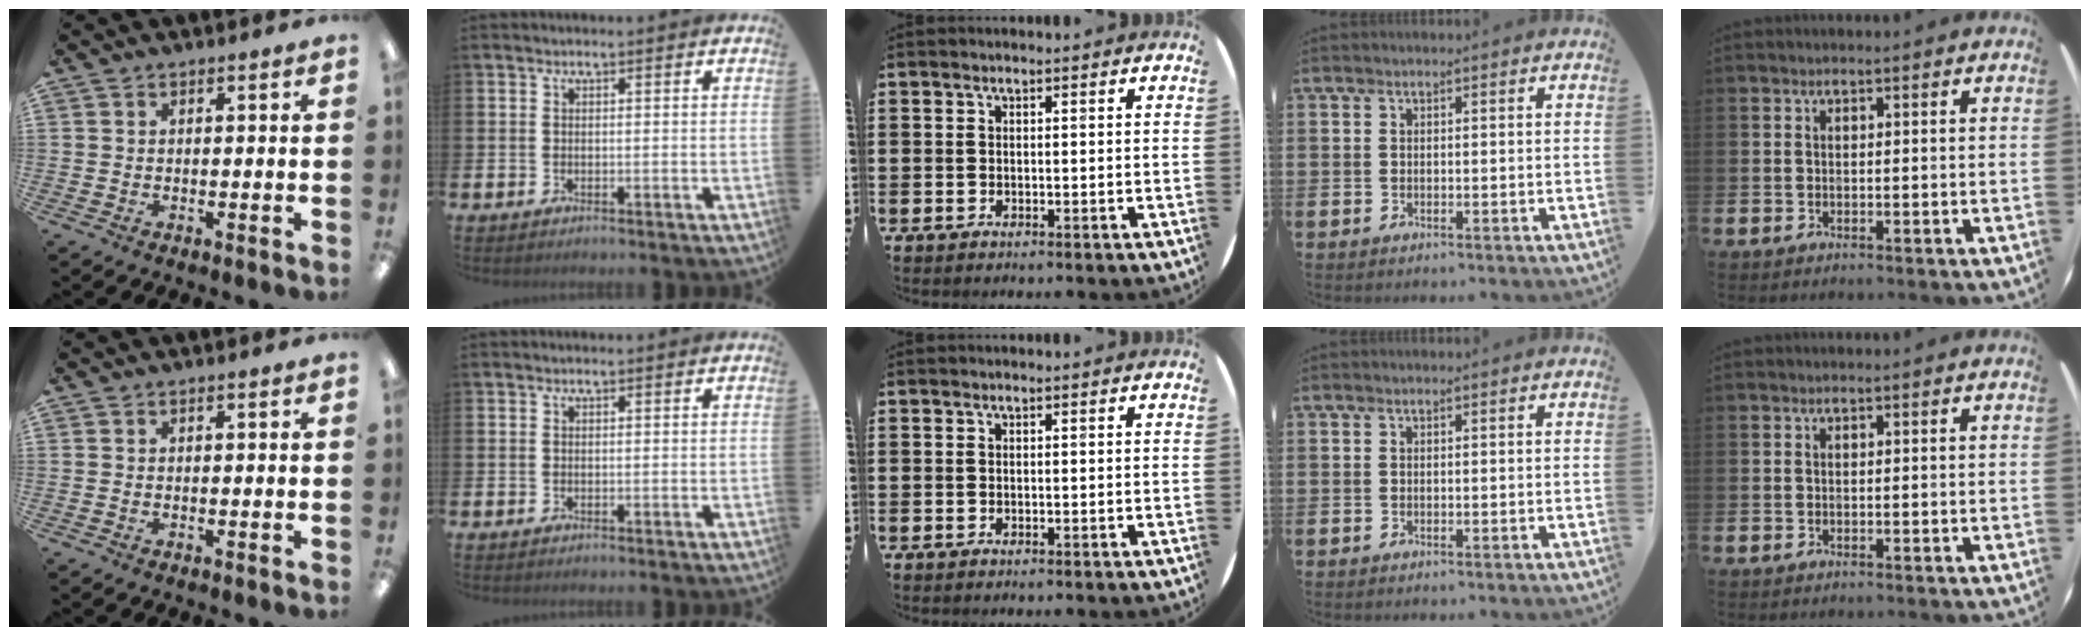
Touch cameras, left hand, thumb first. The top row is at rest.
{}